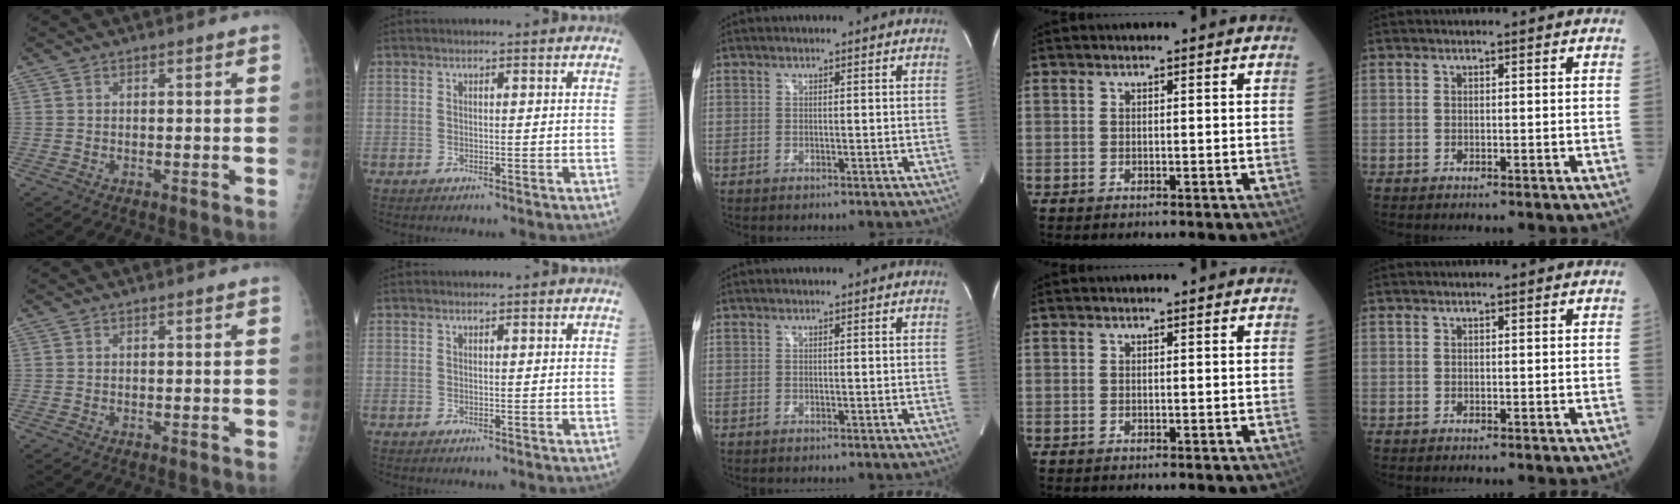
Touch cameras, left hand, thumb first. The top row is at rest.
{}